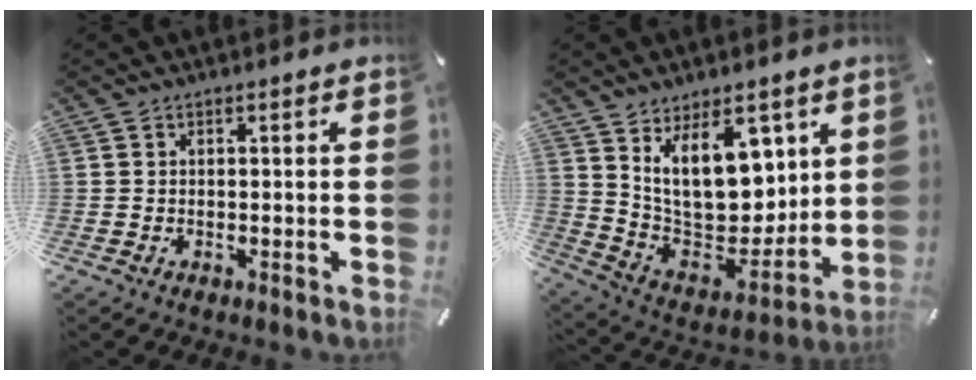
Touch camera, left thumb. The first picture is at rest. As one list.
[{"total": 18.1, "force": [8.0, 10.7, 12.2], "torque": [-0.208, -0.059, 0.148]}]